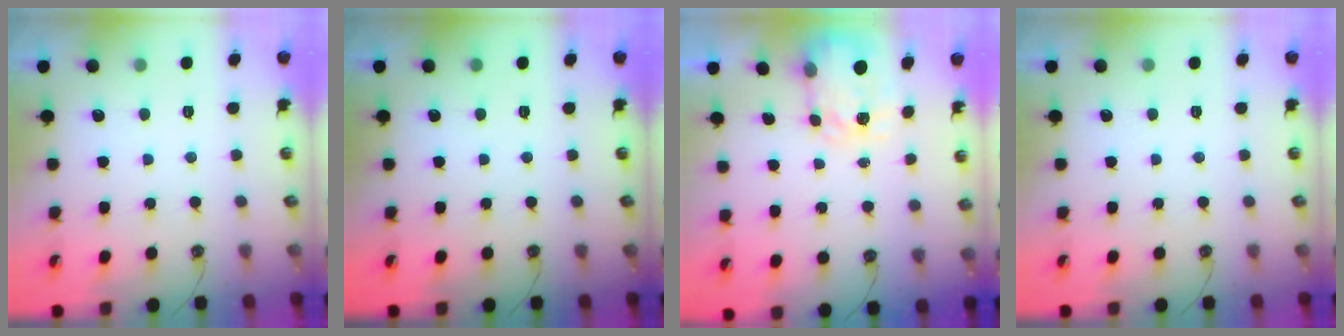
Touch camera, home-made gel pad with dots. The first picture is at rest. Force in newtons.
{"total": 0.0}
{"total": 3.8, "press": 3.8, "slide": 0.6}
{"total": 0.0}